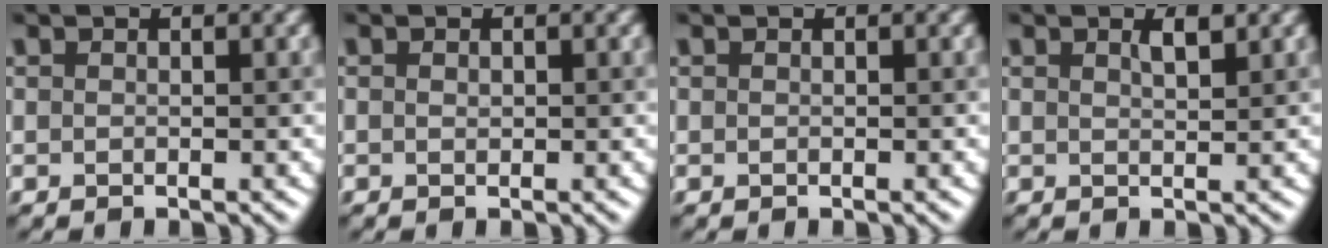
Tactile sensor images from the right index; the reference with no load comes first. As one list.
[{"total": 0.0}, {"total": 0.0}, {"total": 1.3, "force": [0.9, 0.2, 1.0], "torque": [-0.015, 0.003, 0.015]}]